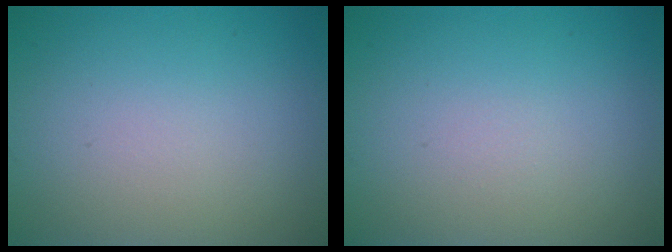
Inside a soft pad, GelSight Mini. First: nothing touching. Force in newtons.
{"total": 0.0}